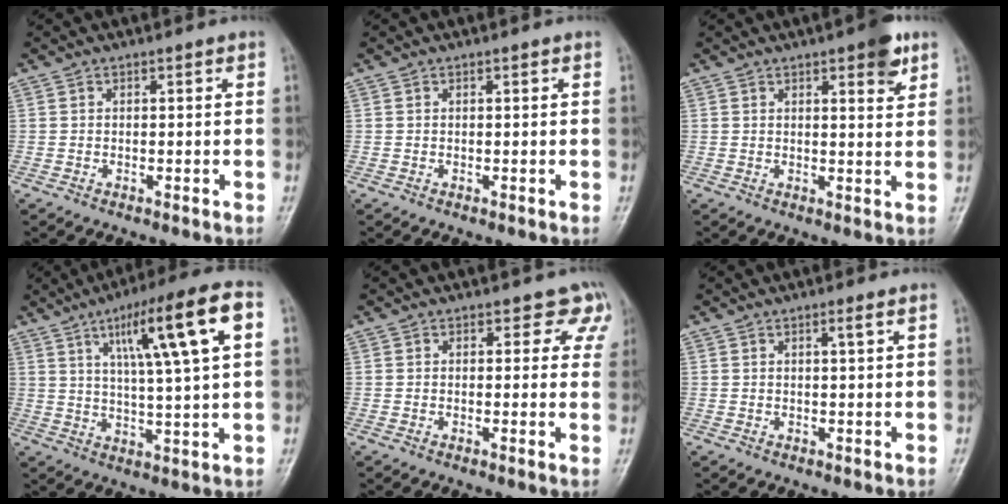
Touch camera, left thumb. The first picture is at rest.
{"total": 0.6, "force": [0.3, 0.3, 0.4], "torque": [-0.005, -0.001, 0.003]}
{"total": 6.0, "force": [3.4, 1.8, 4.5], "torque": [-0.048, -0.015, 0.039]}
{"total": 16.3, "force": [6.0, 2.1, 15.1], "torque": [-0.243, 0.002, 0.094]}
{"total": 4.6, "force": [3.3, 2.9, 1.5], "torque": [0.025, -0.013, 0.020]}
{"total": 1.4, "force": [0.8, 0.0, 1.2], "torque": [-0.020, -0.004, 0.013]}